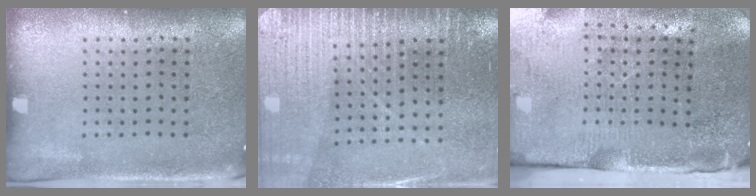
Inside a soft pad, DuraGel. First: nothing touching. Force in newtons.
{"total": 3.2, "press": 3.2, "slide": 0.2}
{"total": 4.6, "press": 3.7, "slide": 2.7}